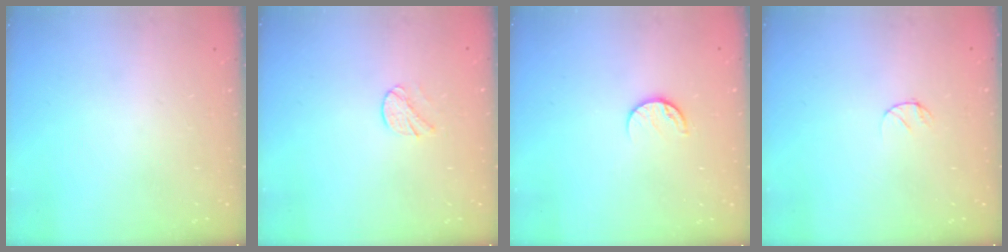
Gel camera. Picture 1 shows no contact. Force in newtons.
{"total": 5.3, "press": 5.3, "slide": 0.6}
{"total": 7.9, "press": 7.8, "slide": 0.7}
{"total": 3.9, "press": 3.9, "slide": 0.4}